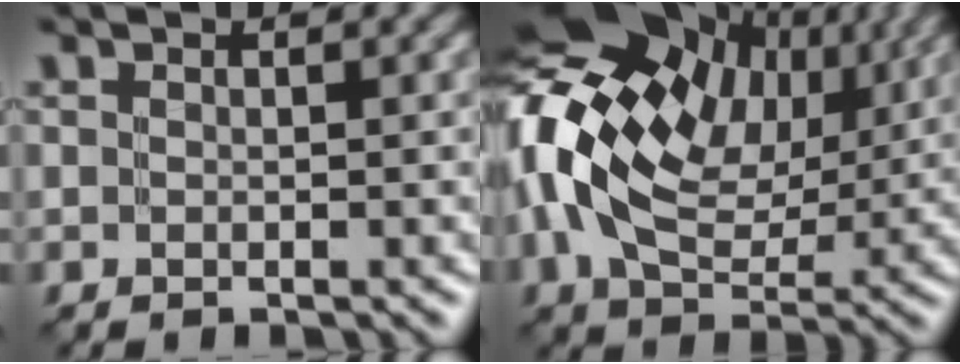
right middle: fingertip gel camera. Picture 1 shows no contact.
{"total": 16.7, "force": [4.7, 11.3, 11.4], "torque": [-0.223, 0.033, 0.078]}